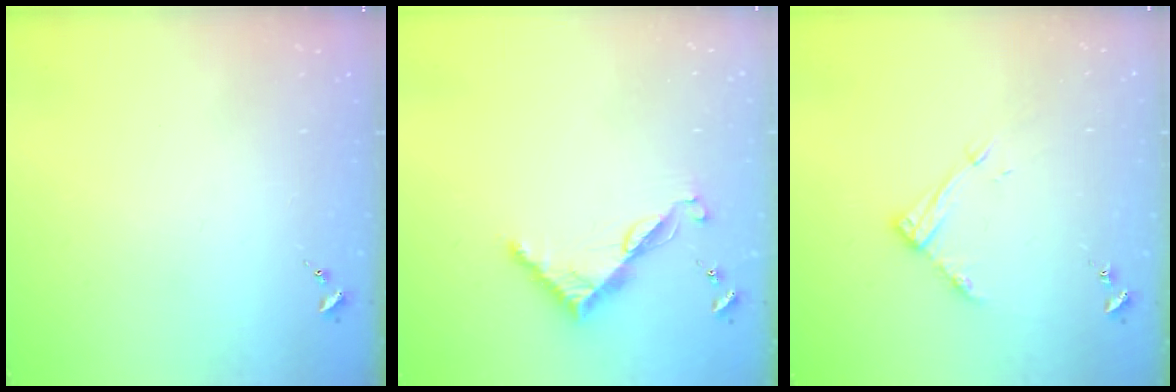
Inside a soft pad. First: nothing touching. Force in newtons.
{"total": 7.6, "press": 7.5, "slide": 0.6}
{"total": 11.0, "press": 11.0, "slide": 0.8}